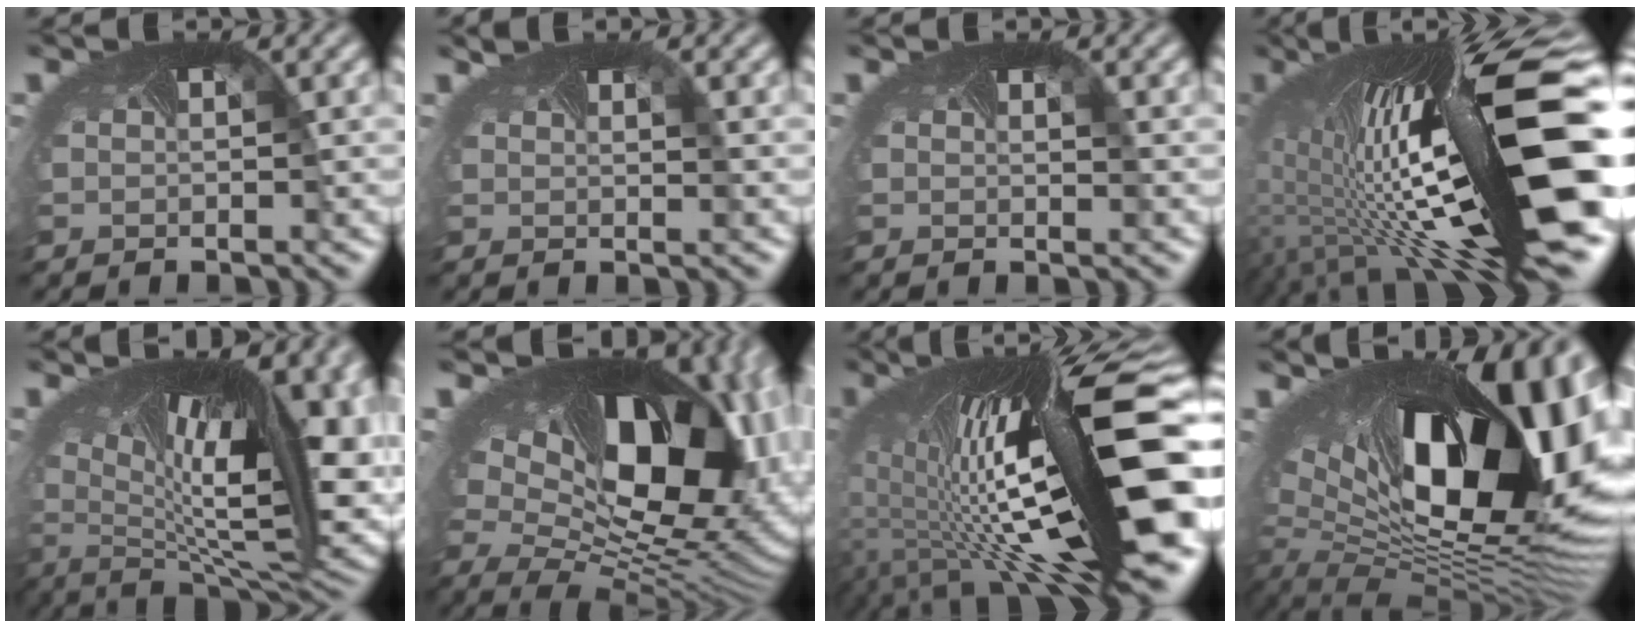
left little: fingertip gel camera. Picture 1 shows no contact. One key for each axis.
{"total": 0.6, "fx": 0.5, "fy": 0.0, "fz": 0.1, "tx": -0.007, "ty": -0.001, "tz": 0.012}
{"total": 0.0}
{"total": 15.3, "fx": -1.3, "fy": 4.1, "fz": 14.7, "tx": -0.257, "ty": -0.016, "tz": -0.013}
{"total": 17.6, "fx": 0.1, "fy": 8.2, "fz": 15.6, "tx": -0.222, "ty": -0.039, "tz": 0.026}
{"total": 15.7, "fx": 3.6, "fy": 9.4, "fz": 12.1, "tx": -0.189, "ty": -0.030, "tz": 0.087}
{"total": 16.4, "fx": -0.3, "fy": 4.6, "fz": 15.7, "tx": -0.254, "ty": -0.013, "tz": 0.010}
{"total": 18.7, "fx": 2.7, "fy": 9.5, "fz": 15.9, "tx": -0.285, "ty": -0.029, "tz": 0.051}